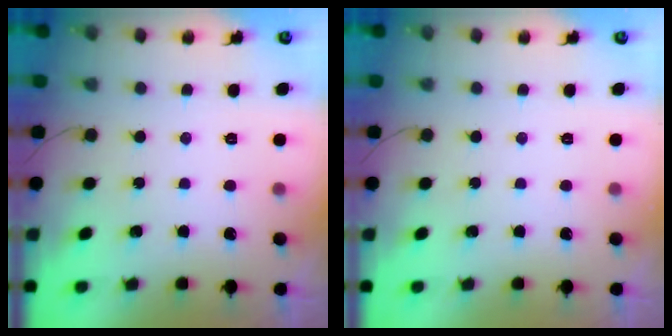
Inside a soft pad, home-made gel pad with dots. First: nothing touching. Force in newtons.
{"total": 0.0}